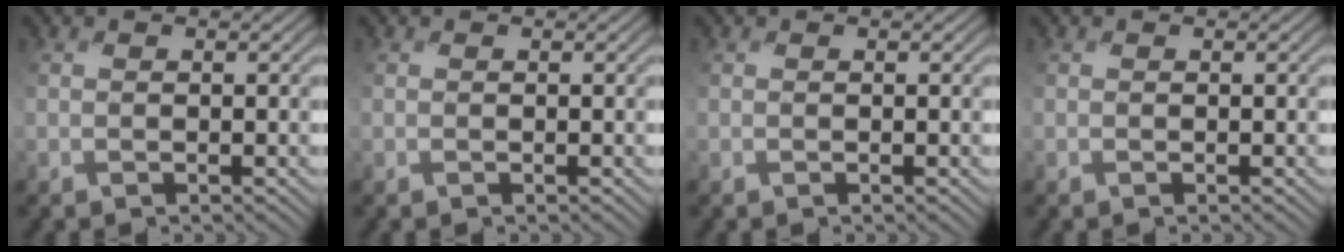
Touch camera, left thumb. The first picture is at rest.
{"total": 0.0}
{"total": 0.0}
{"total": 0.0}